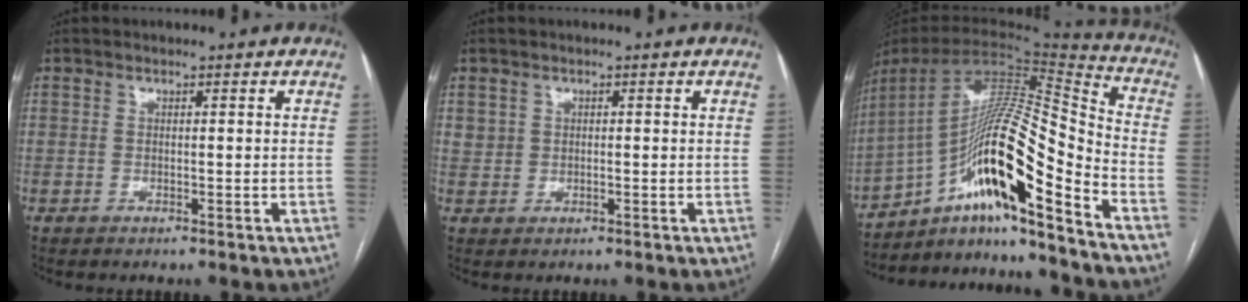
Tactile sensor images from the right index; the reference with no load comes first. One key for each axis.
{"total": 1.7, "fx": 0.6, "fy": 1.5, "fz": 0.2, "tx": 0.004, "ty": 0.007, "tz": 0.010}
{"total": 19.7, "fx": -11.0, "fy": 0.8, "fz": 16.4, "tx": -0.287, "ty": 0.019, "tz": -0.190}